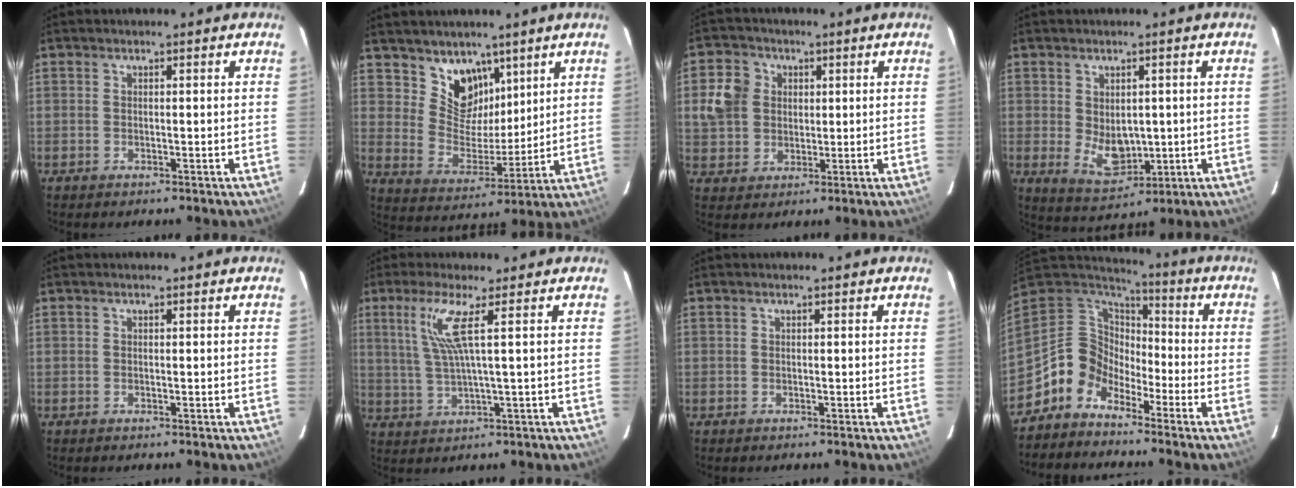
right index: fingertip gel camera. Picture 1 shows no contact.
{"total": 9.8, "force": [6.6, 6.6, 2.9], "torque": [-0.046, -0.005, 0.132]}
{"total": 7.8, "force": [1.6, 7.0, 3.1], "torque": [-0.074, 0.022, 0.029]}
{"total": 6.7, "force": [0.1, 4.7, 4.7], "torque": [-0.083, -0.013, 0.022]}
{"total": 0.0}
{"total": 6.7, "force": [2.5, -0.4, 6.2], "torque": [-0.125, -0.002, 0.058]}
{"total": 0.0}
{"total": 10.3, "force": [-6.5, 7.5, 2.6], "torque": [-0.062, 0.036, -0.140]}